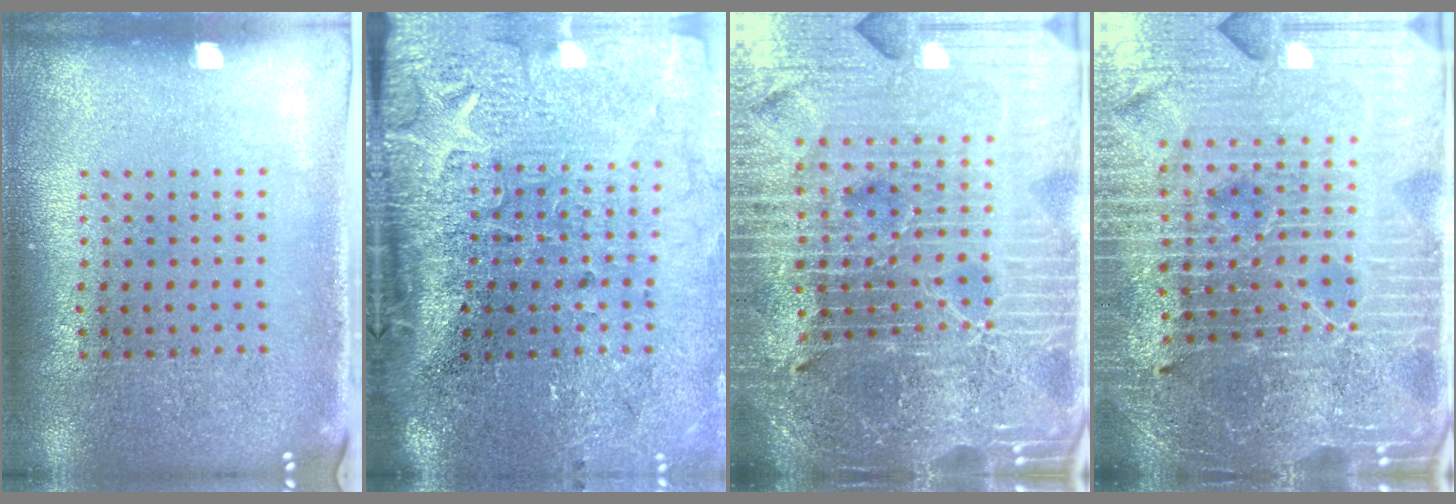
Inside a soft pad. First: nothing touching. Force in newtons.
{"total": 4.6, "press": 3.6, "slide": 2.8}
{"total": 7.2, "press": 6.2, "slide": 3.7}
{"total": 5.9, "press": 5.3, "slide": 2.4}